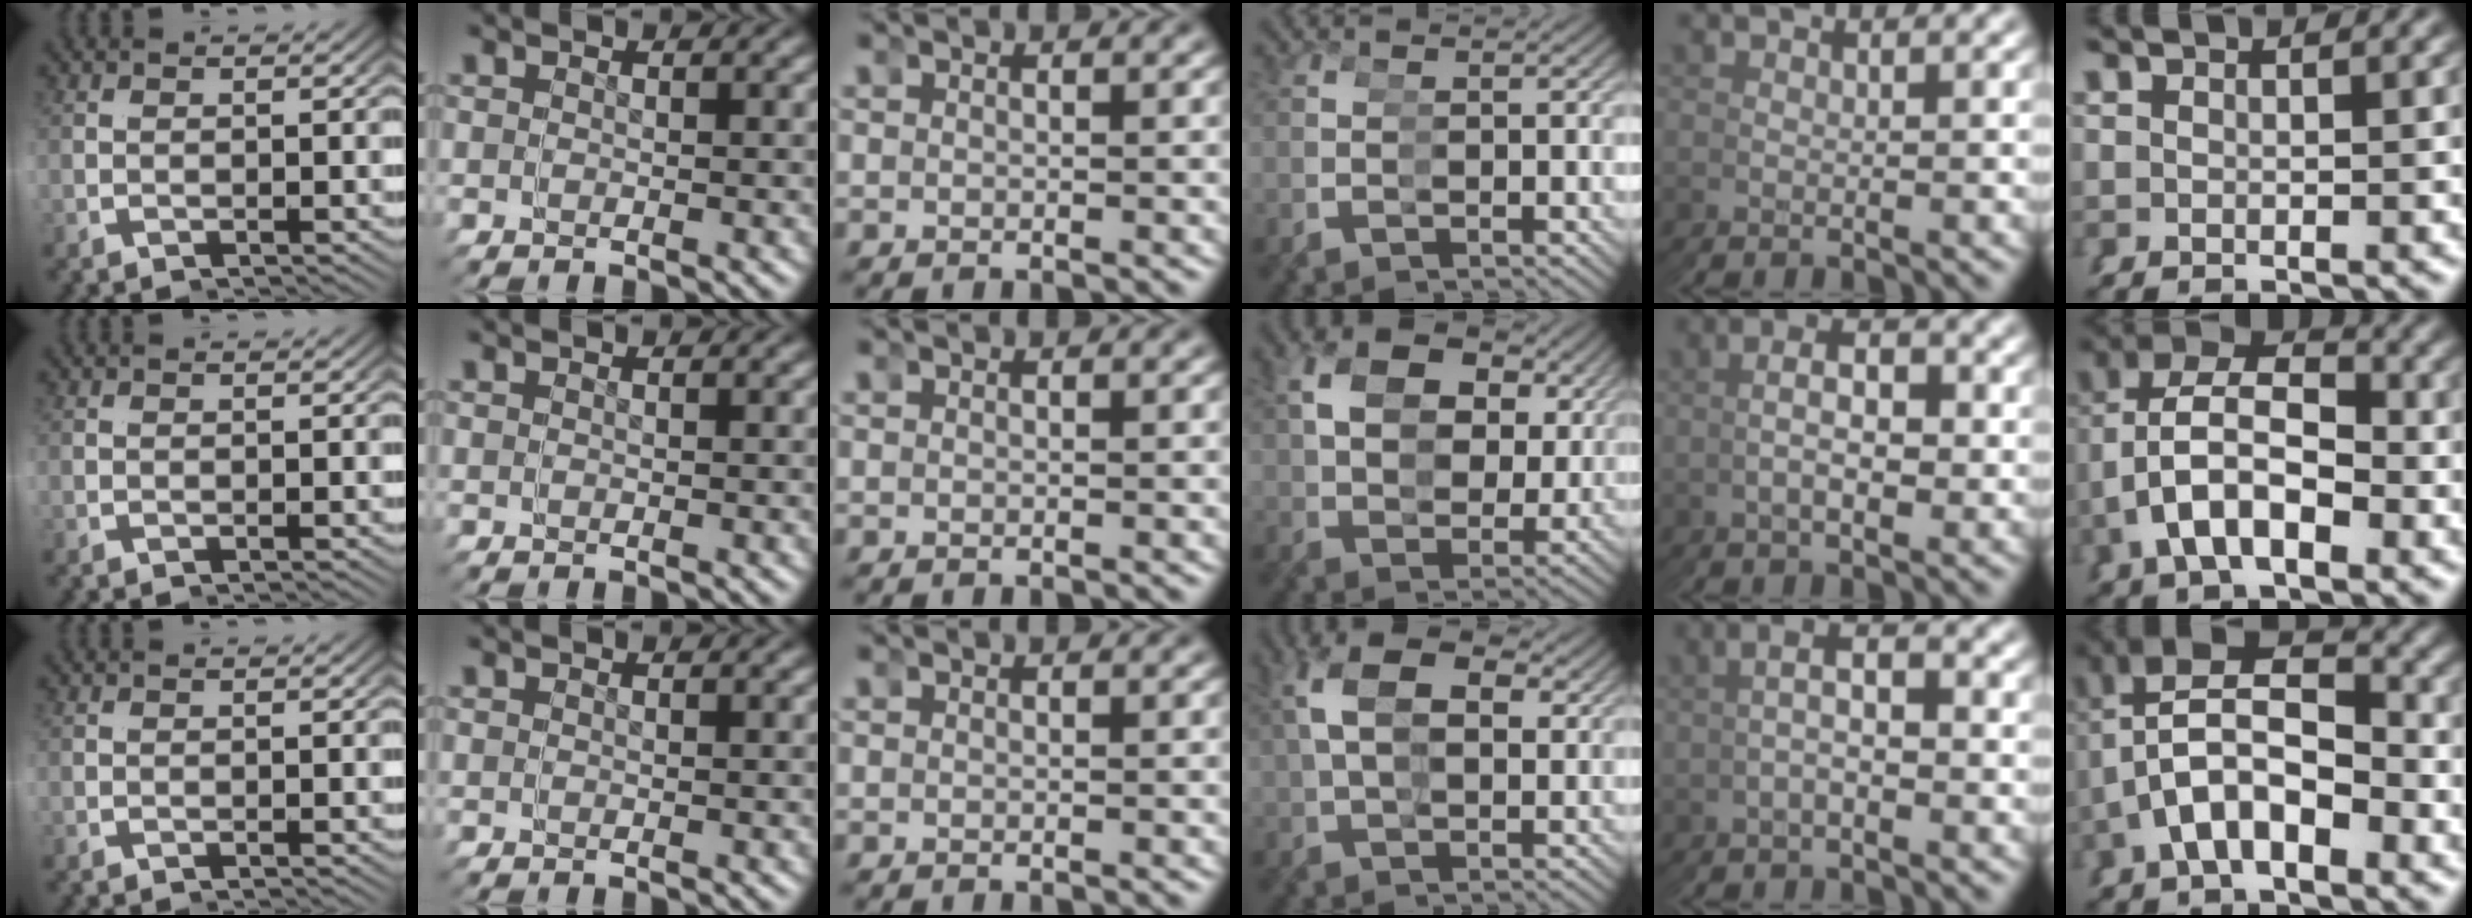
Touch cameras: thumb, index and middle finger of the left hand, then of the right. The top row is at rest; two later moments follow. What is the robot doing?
{"motion": "grasp_and_lifting", "object": "bandage"}